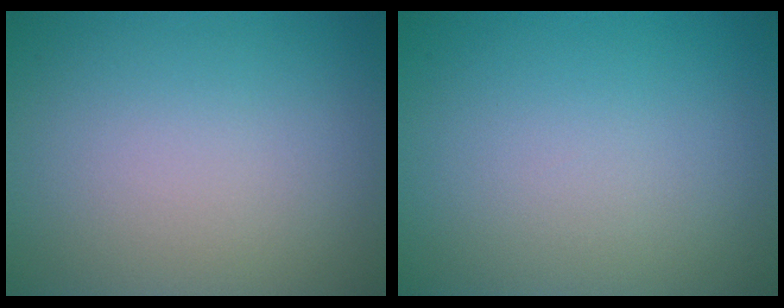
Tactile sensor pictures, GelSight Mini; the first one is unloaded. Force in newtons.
{"total": 0.0}